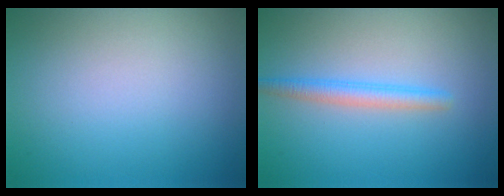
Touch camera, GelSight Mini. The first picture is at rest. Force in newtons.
{"total": 2.1, "press": 2.1, "slide": 0.2}